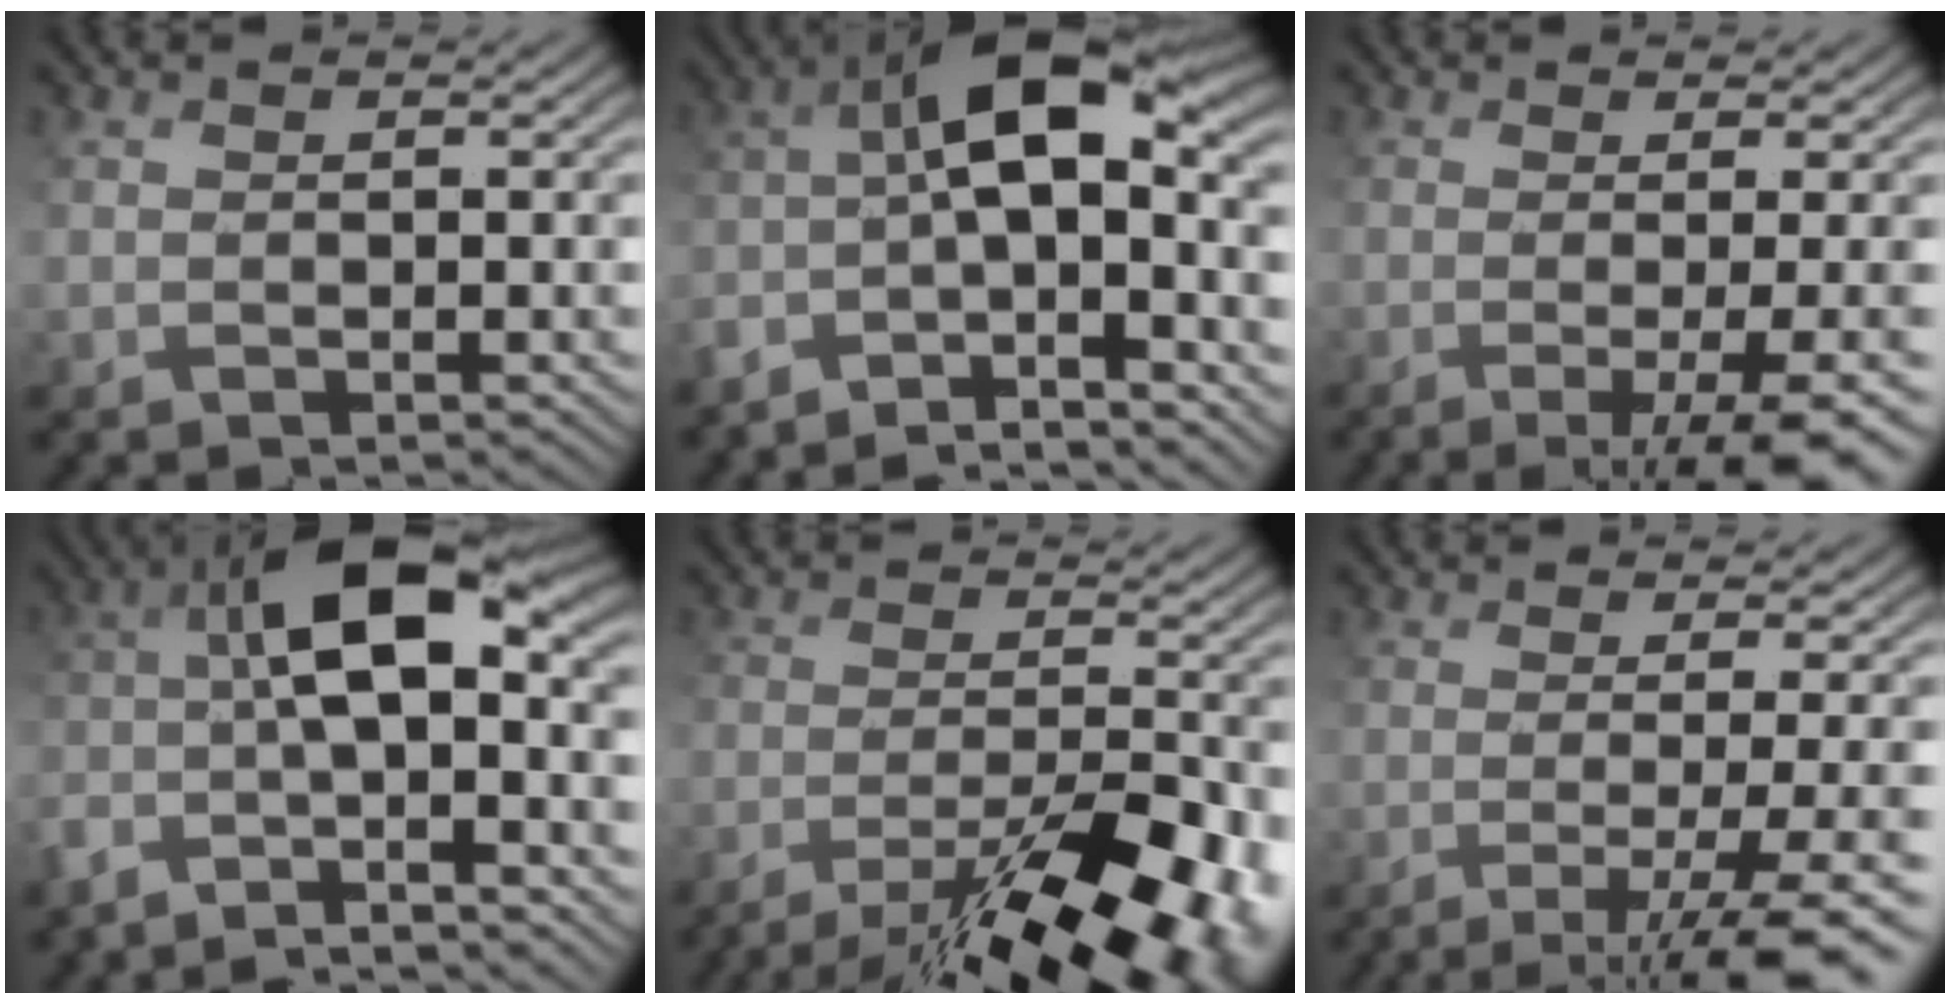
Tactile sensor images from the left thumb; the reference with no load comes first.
{"total": 14.0, "force": [-4.0, 4.8, 12.5], "torque": [-0.219, 0.006, -0.077]}
{"total": 9.4, "force": [-2.6, 2.2, 8.7], "torque": [-0.112, -0.010, -0.031]}
{"total": 13.7, "force": [-3.4, 4.7, 12.4], "torque": [-0.235, 0.002, -0.070]}
{"total": 13.2, "force": [-9.6, 3.6, 8.3], "torque": [-0.140, -0.025, -0.129]}
{"total": 11.0, "force": [-4.4, 2.5, 9.8], "torque": [-0.130, -0.011, -0.061]}